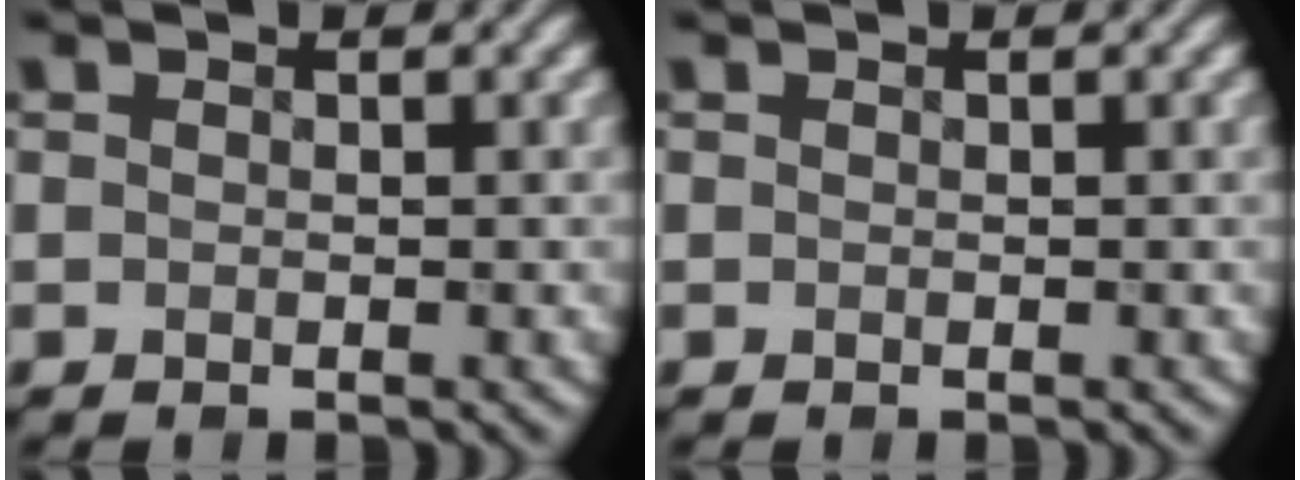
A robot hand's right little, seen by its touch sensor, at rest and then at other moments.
{"total": 0.0}